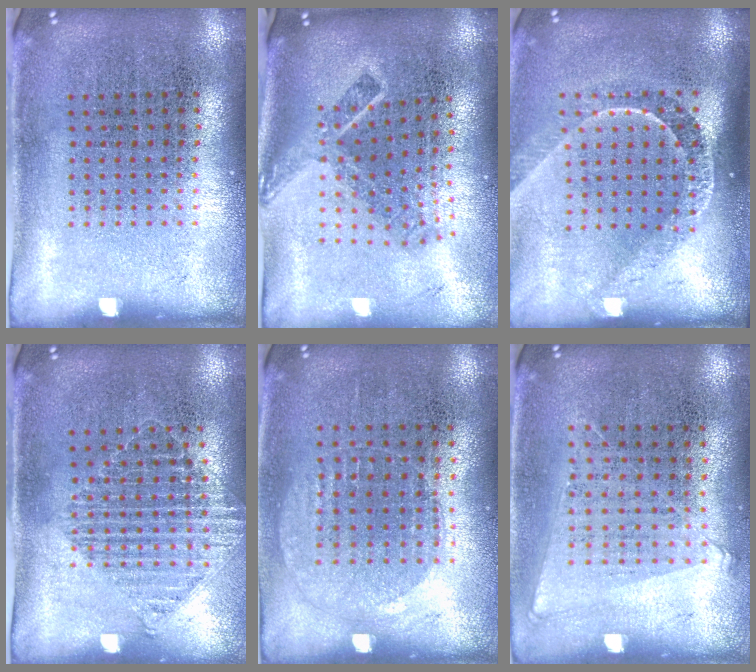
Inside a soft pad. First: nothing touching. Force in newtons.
{"total": 2.1, "press": 1.4, "slide": 1.5}
{"total": 2.2, "press": 1.6, "slide": 1.4}
{"total": 1.1, "press": 1.1, "slide": 0.1}
{"total": 1.0, "press": 0.9, "slide": 0.4}
{"total": 1.0, "press": 0.9, "slide": 0.5}